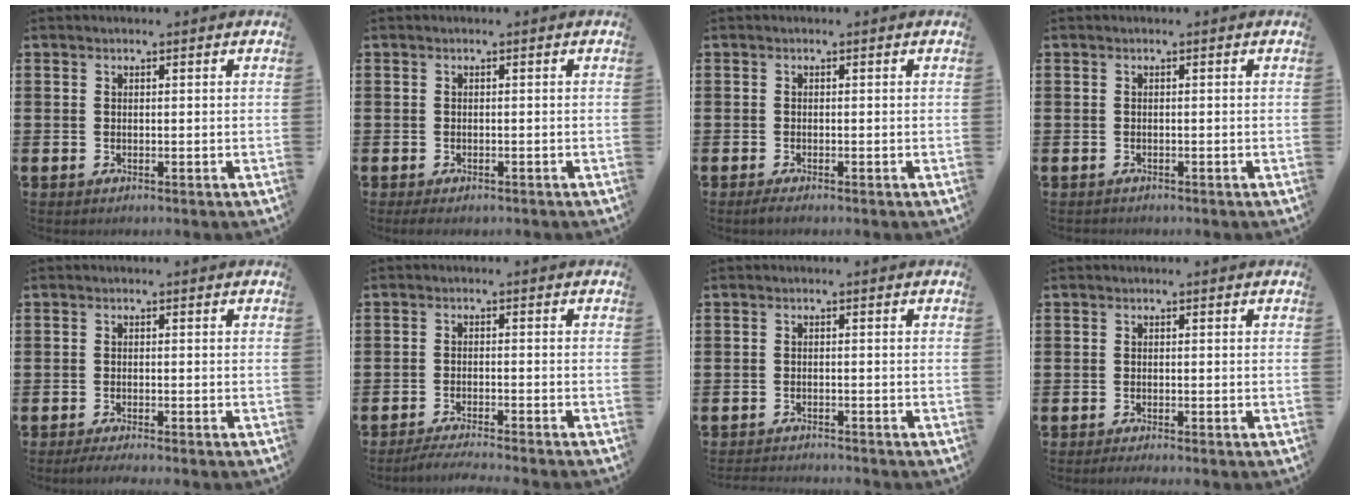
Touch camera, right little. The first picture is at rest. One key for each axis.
{"total": 0.6, "fx": -0.4, "fy": 0.3, "fz": 0.4, "tx": -0.009, "ty": 0.001, "tz": -0.009}
{"total": 0.8, "fx": -0.4, "fy": 0.1, "fz": 0.6, "tx": -0.011, "ty": -0.002, "tz": -0.008}
{"total": 0.0}
{"total": 1.2, "fx": -0.9, "fy": 0.0, "fz": 0.7, "tx": -0.011, "ty": 0.000, "tz": -0.018}
{"total": 2.3, "fx": -2.1, "fy": -0.3, "fz": 0.9, "tx": -0.012, "ty": 0.004, "tz": -0.041}
{"total": 1.4, "fx": -1.4, "fy": -0.1, "fz": 0.0, "tx": -0.002, "ty": 0.002, "tz": -0.028}
{"total": 0.7, "fx": -0.5, "fy": 0.0, "fz": 0.5, "tx": -0.007, "ty": -0.002, "tz": -0.010}